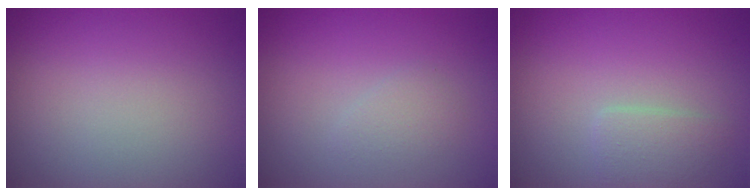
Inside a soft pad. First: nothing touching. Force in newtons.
{"total": 1.1, "press": 1.1, "slide": 0.1}
{"total": 1.8, "press": 1.8, "slide": 0.0}